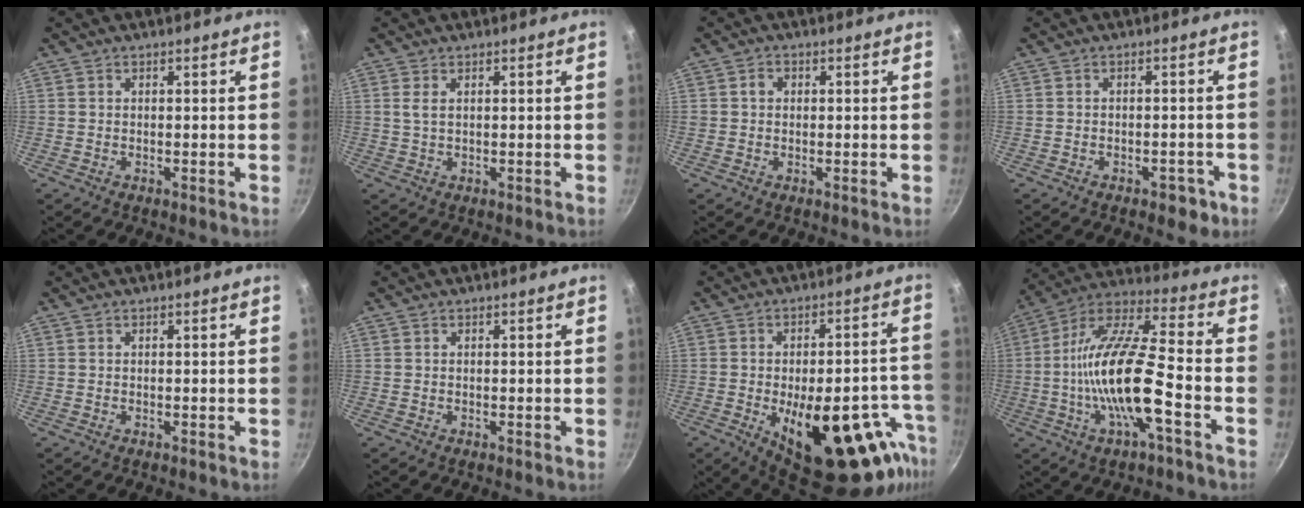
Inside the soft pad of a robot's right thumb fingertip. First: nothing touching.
{"total": 1.8, "force": [0.7, 0.9, 1.5], "torque": [-0.030, -0.001, 0.014]}
{"total": 1.9, "force": [0.3, 1.6, 0.9], "torque": [-0.007, 0.007, 0.003]}
{"total": 3.7, "force": [-1.9, 2.2, 2.3], "torque": [-0.012, 0.021, -0.011]}
{"total": 0.0}
{"total": 0.0}
{"total": 24.4, "force": [-10.1, 11.1, 19.3], "torque": [-0.203, 0.025, -0.122]}
{"total": 18.7, "force": [-4.8, 5.2, 17.2], "torque": [-0.322, 0.037, -0.104]}